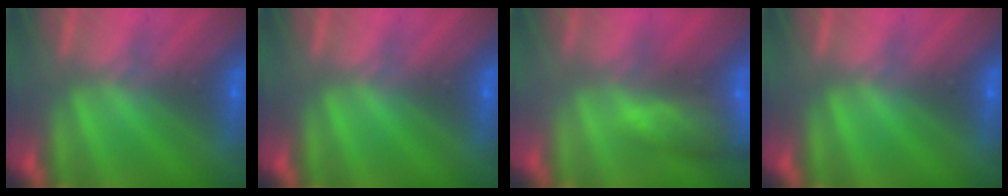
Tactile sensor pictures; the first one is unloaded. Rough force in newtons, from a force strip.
{"total": 0.0}
{"total": 8.9}
{"total": 0.0}